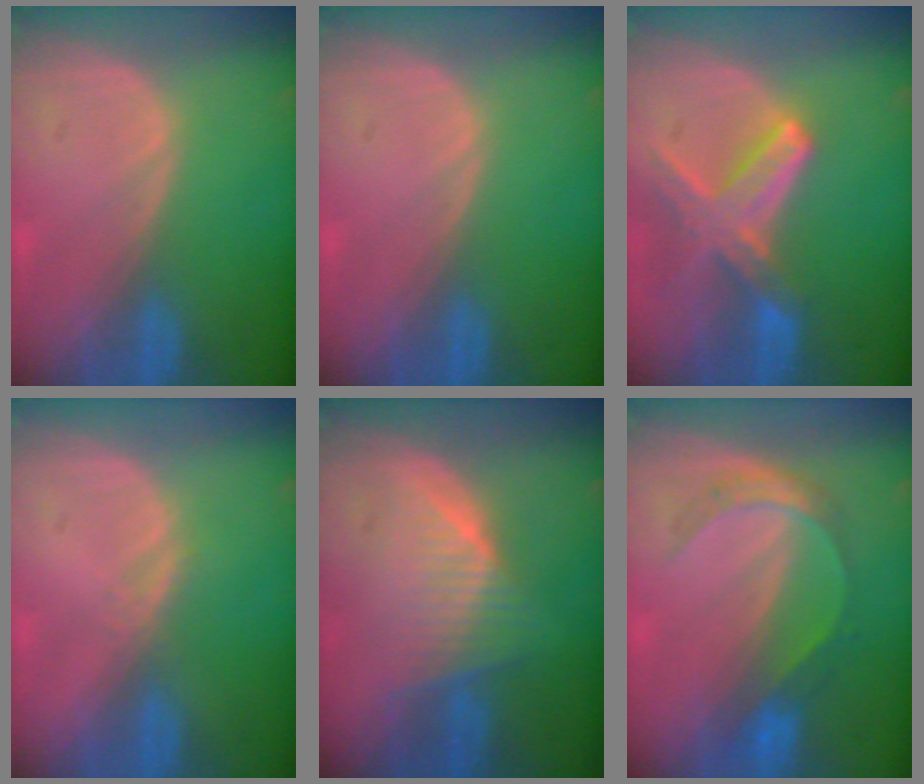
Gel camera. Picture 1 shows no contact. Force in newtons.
{"total": 0.0}
{"total": 8.2, "press": 7.2, "slide": 4.0}
{"total": 1.2, "press": 1.0, "slide": 0.7}
{"total": 6.7, "press": 6.2, "slide": 2.5}
{"total": 5.3, "press": 5.0, "slide": 1.7}